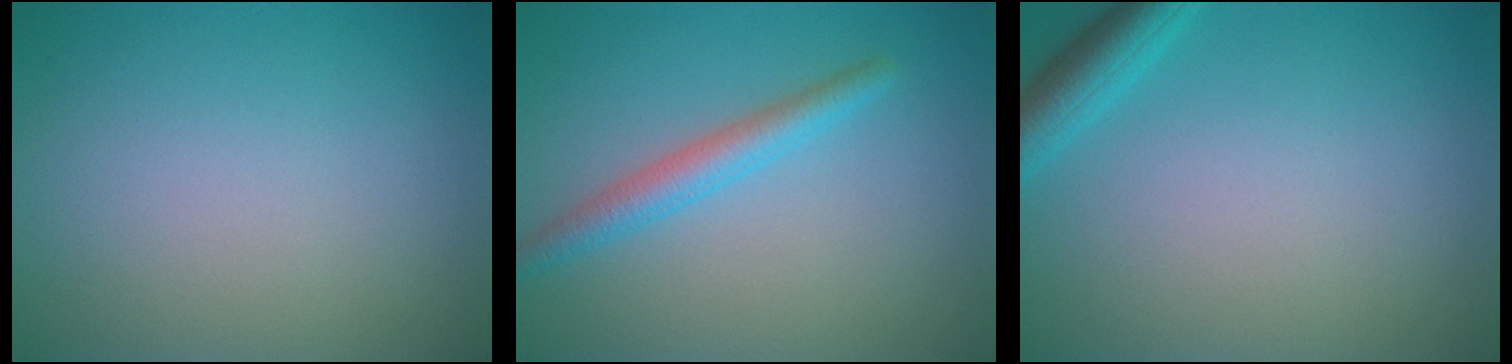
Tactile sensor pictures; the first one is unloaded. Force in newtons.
{"total": 2.7, "press": 2.7, "slide": 0.1}
{"total": 2.9, "press": 2.9, "slide": 0.2}